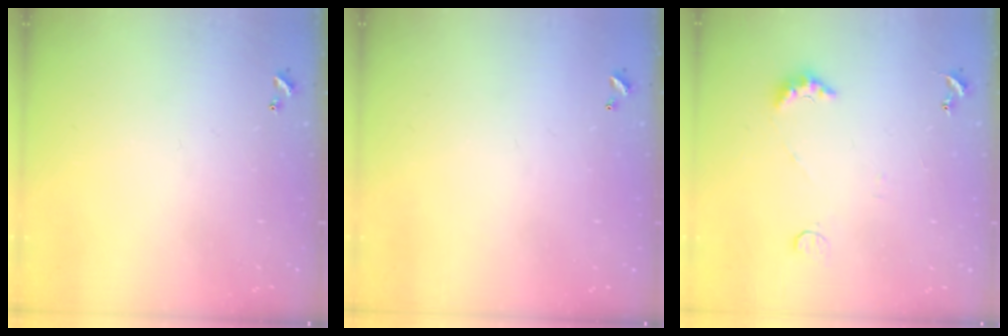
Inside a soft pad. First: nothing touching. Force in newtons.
{"total": 2.8, "press": 2.8, "slide": 0.1}
{"total": 3.8, "press": 3.8, "slide": 0.7}